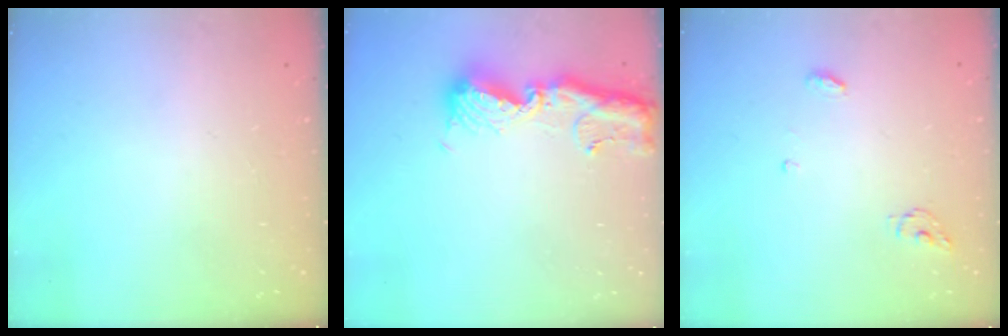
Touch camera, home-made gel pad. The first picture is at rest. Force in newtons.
{"total": 14.1, "press": 14.0, "slide": 1.5}
{"total": 3.8, "press": 3.8, "slide": 0.3}